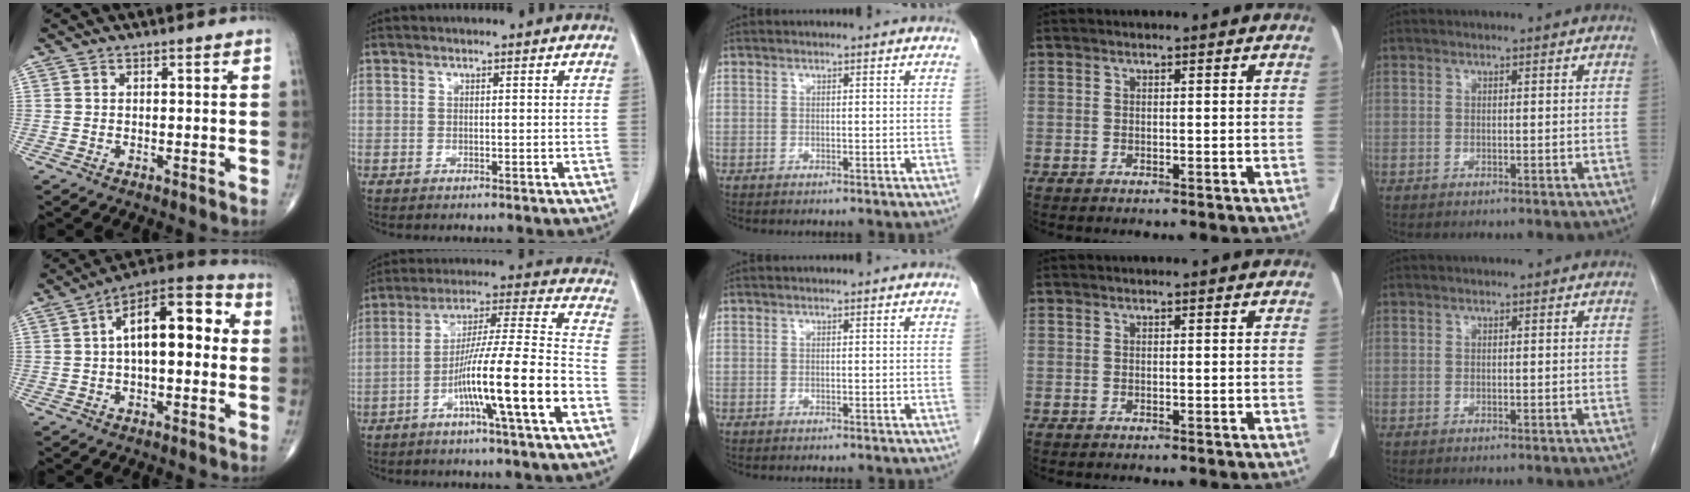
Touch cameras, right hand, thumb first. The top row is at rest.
{"thumb": {"total": 15.6, "force": [1.8, 7.2, 13.7], "torque": [-0.194, 0.042, 0.017]}, "index": {"total": 15.7, "force": [-6.4, -0.5, 14.3], "torque": [-0.244, 0.004, -0.111]}}